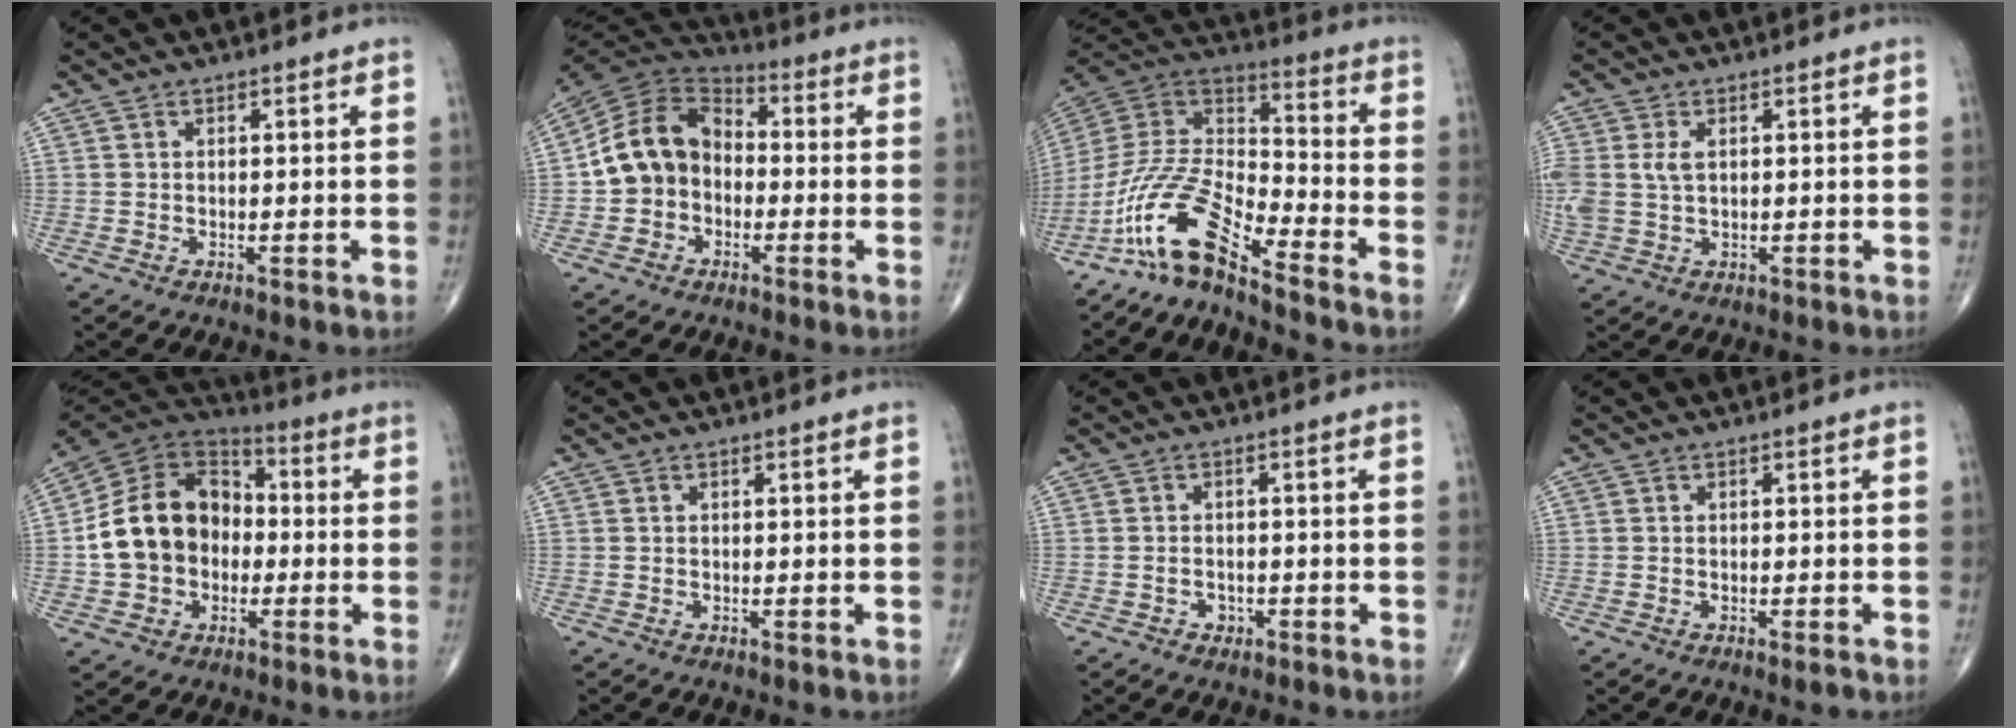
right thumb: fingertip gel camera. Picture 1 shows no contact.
{"total": 13.0, "force": [-1.7, 10.5, 7.5], "torque": [-0.115, 0.038, -0.046]}
{"total": 13.3, "force": [-10.3, 2.4, 8.1], "torque": [-0.168, 0.081, -0.207]}
{"total": 5.7, "force": [1.0, 3.7, 4.3], "torque": [-0.112, 0.010, 0.026]}
{"total": 17.0, "force": [-1.5, 13.6, 10.1], "torque": [-0.144, 0.038, -0.035]}
{"total": 0.0}
{"total": 1.8, "force": [-0.9, 1.3, 0.7], "torque": [-0.001, 0.006, -0.014]}
{"total": 1.1, "force": [-0.7, 0.1, 0.8], "torque": [-0.012, -0.003, -0.012]}